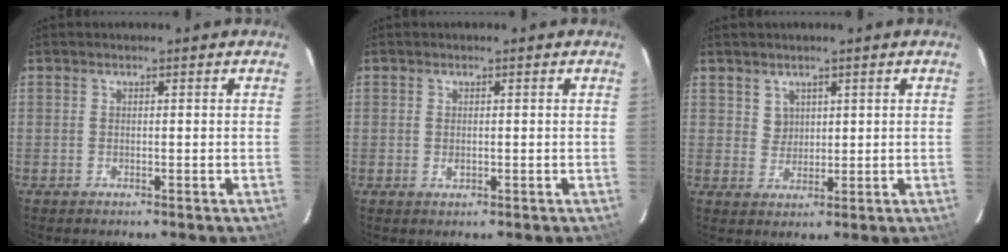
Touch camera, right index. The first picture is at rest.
{"total": 1.2, "force": [-0.1, 0.8, 0.9], "torque": [-0.016, 0.000, -0.001]}
{"total": 2.8, "force": [1.6, 2.3, 0.1], "torque": [0.006, 0.006, 0.032]}